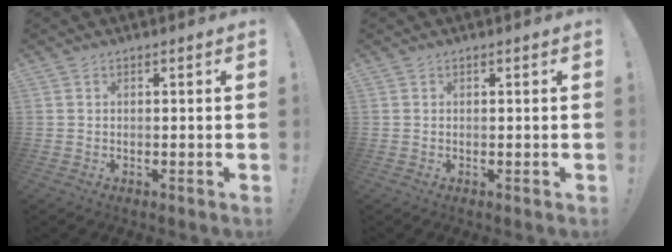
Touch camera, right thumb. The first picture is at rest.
{"total": 0.0}